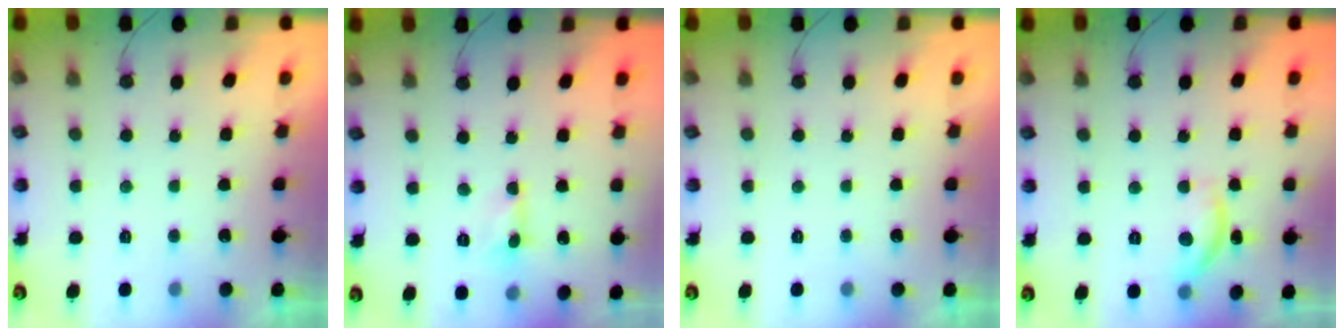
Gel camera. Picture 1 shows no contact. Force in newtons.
{"total": 0.0}
{"total": 0.0}
{"total": 9.0, "press": 9.0, "slide": 0.6}